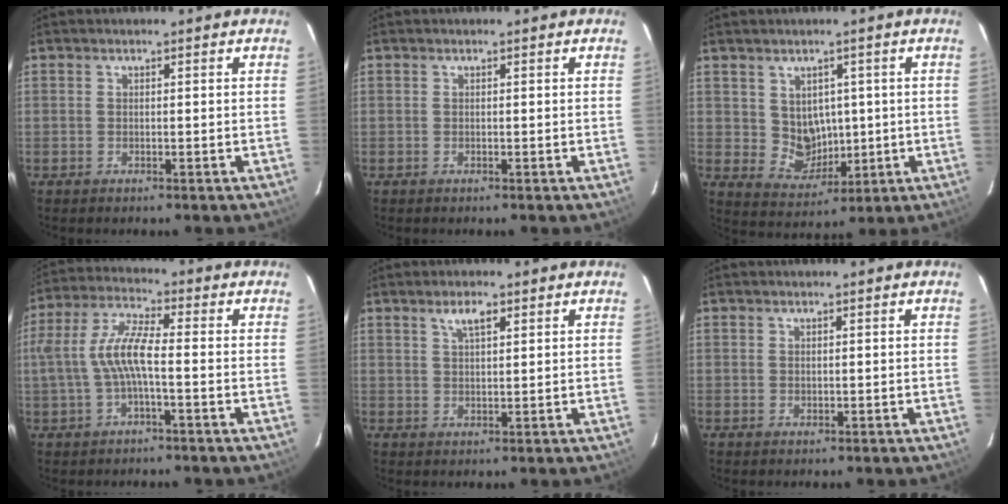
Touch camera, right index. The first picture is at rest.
{"total": 0.0}
{"total": 6.6, "force": [1.1, 6.0, 2.3], "torque": [-0.044, 0.004, 0.039]}
{"total": 8.8, "force": [-1.5, 2.3, 8.4], "torque": [-0.181, 0.010, -0.024]}
{"total": 3.4, "force": [2.0, 1.1, 2.5], "torque": [-0.042, 0.008, 0.036]}
{"total": 0.5, "force": [0.2, 0.5, 0.2], "torque": [-0.002, 0.002, 0.004]}